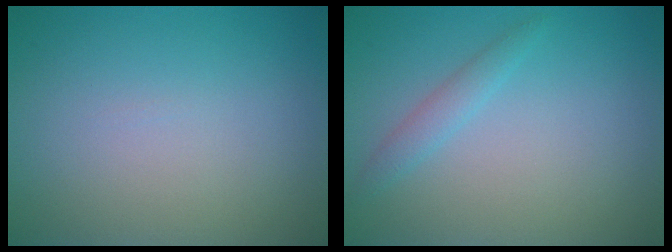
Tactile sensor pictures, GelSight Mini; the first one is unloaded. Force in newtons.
{"total": 1.5, "press": 1.5, "slide": 0.1}